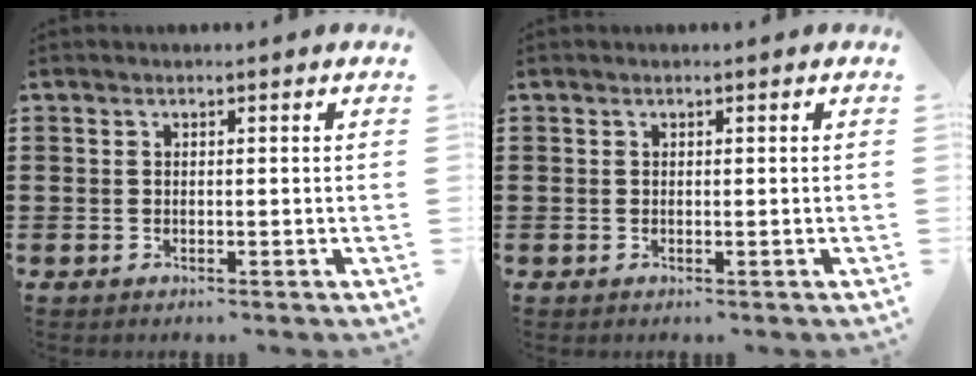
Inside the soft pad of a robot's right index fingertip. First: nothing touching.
{"total": 0.0}